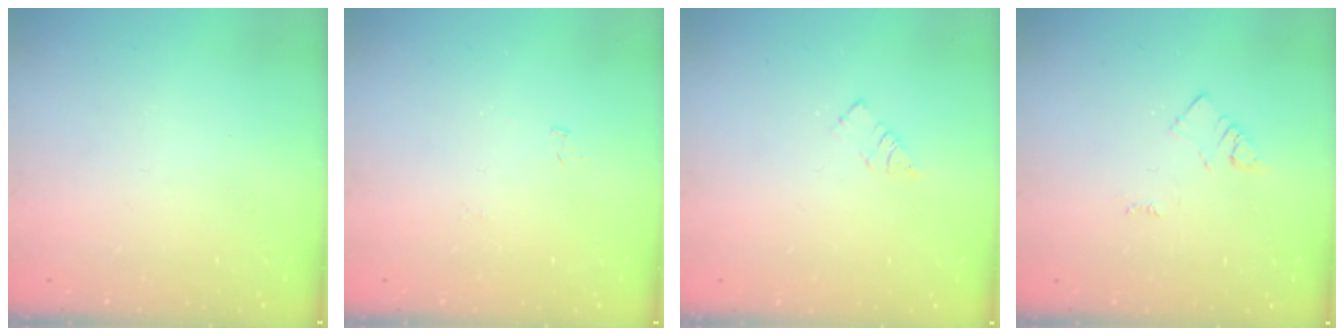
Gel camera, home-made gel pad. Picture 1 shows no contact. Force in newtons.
{"total": 4.1, "press": 4.1, "slide": 0.4}
{"total": 3.7, "press": 3.7, "slide": 0.2}
{"total": 3.1, "press": 3.1, "slide": 0.4}